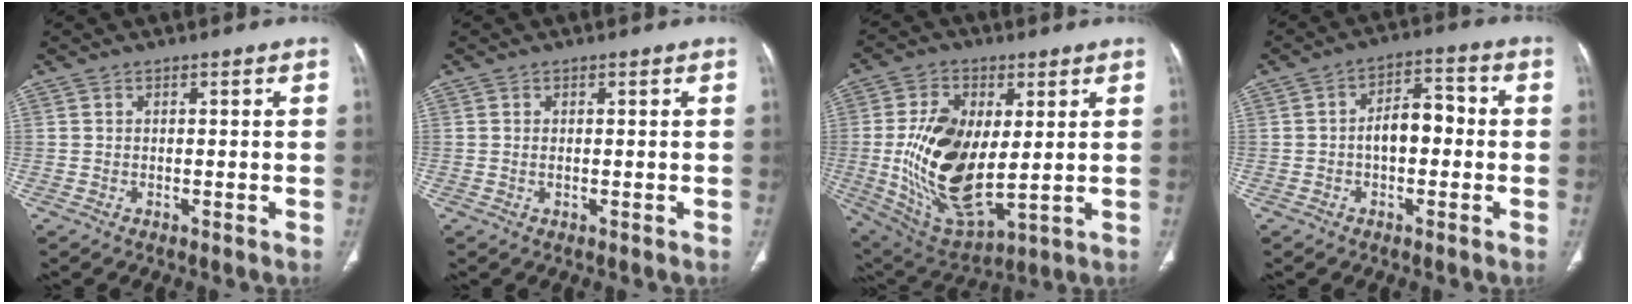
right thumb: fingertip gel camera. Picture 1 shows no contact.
{"total": 0.7, "force": [0.1, 0.3, 0.7], "torque": [-0.017, -0.001, 0.004]}
{"total": 19.7, "force": [1.0, 10.2, 16.8], "torque": [-0.310, -0.021, 0.036]}
{"total": 7.5, "force": [-0.7, 4.4, 6.0], "torque": [-0.081, 0.030, -0.019]}